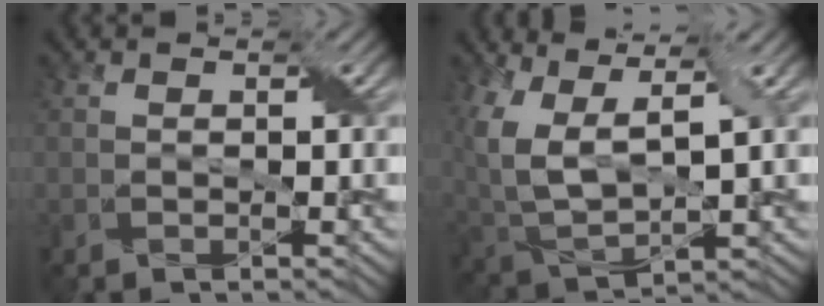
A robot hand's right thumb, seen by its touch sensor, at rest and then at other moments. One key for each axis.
{"total": 11.3, "fx": 3.6, "fy": 5.8, "fz": 8.9, "tx": -0.221, "ty": -0.014, "tz": 0.079}